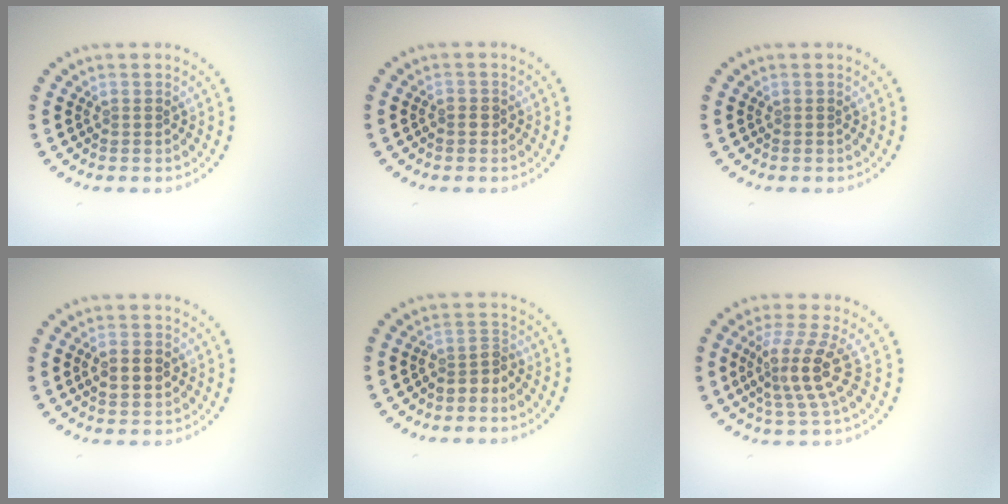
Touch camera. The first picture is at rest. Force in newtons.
{"total": 0.5, "press": 0.4, "slide": 0.3}
{"total": 0.0}
{"total": 2.3, "press": 2.3, "slide": 0.3}
{"total": 2.1, "press": 1.5, "slide": 1.4}
{"total": 4.0, "press": 3.1, "slide": 2.4}